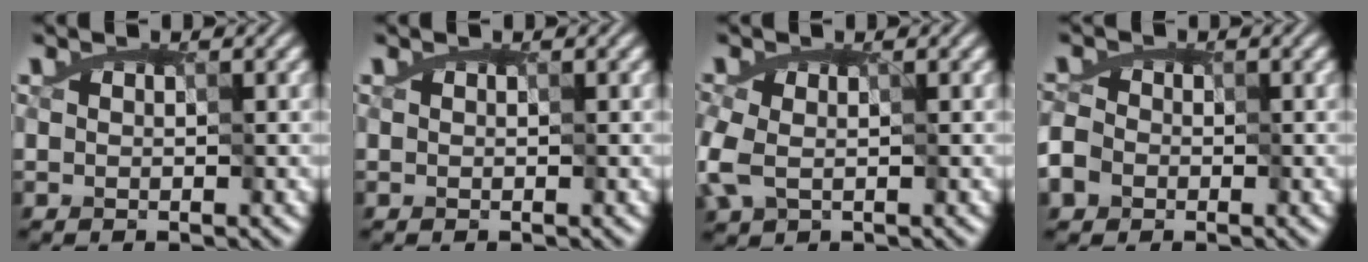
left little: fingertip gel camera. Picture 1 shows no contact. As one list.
[{"total": 0.0}, {"total": 2.6, "force": [-0.6, 1.7, 1.8], "torque": [-0.055, -0.001, -0.009]}, {"total": 2.4, "force": [-0.7, 2.2, 0.8], "torque": [-0.023, 0.004, -0.013]}]